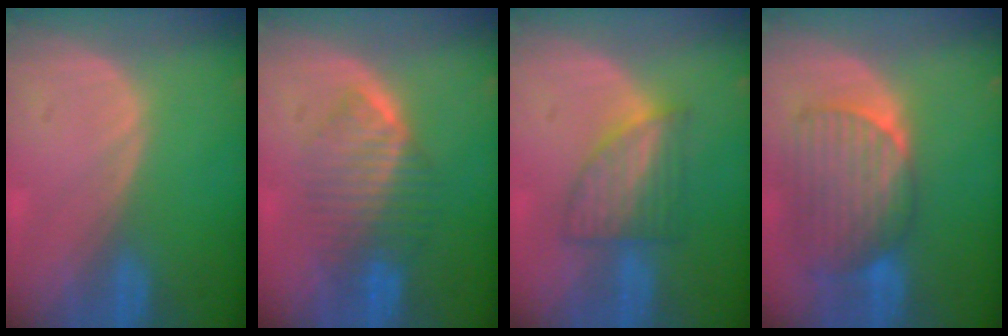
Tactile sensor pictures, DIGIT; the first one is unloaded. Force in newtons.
{"total": 6.5, "press": 6.5, "slide": 0.9}
{"total": 6.0, "press": 5.9, "slide": 1.0}
{"total": 9.1, "press": 8.4, "slide": 3.5}